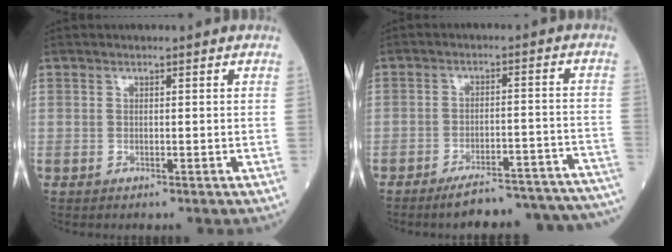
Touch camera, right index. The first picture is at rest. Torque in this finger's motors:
{"motor_torque": [0.09, -0.38, 0.14, 0.04]}